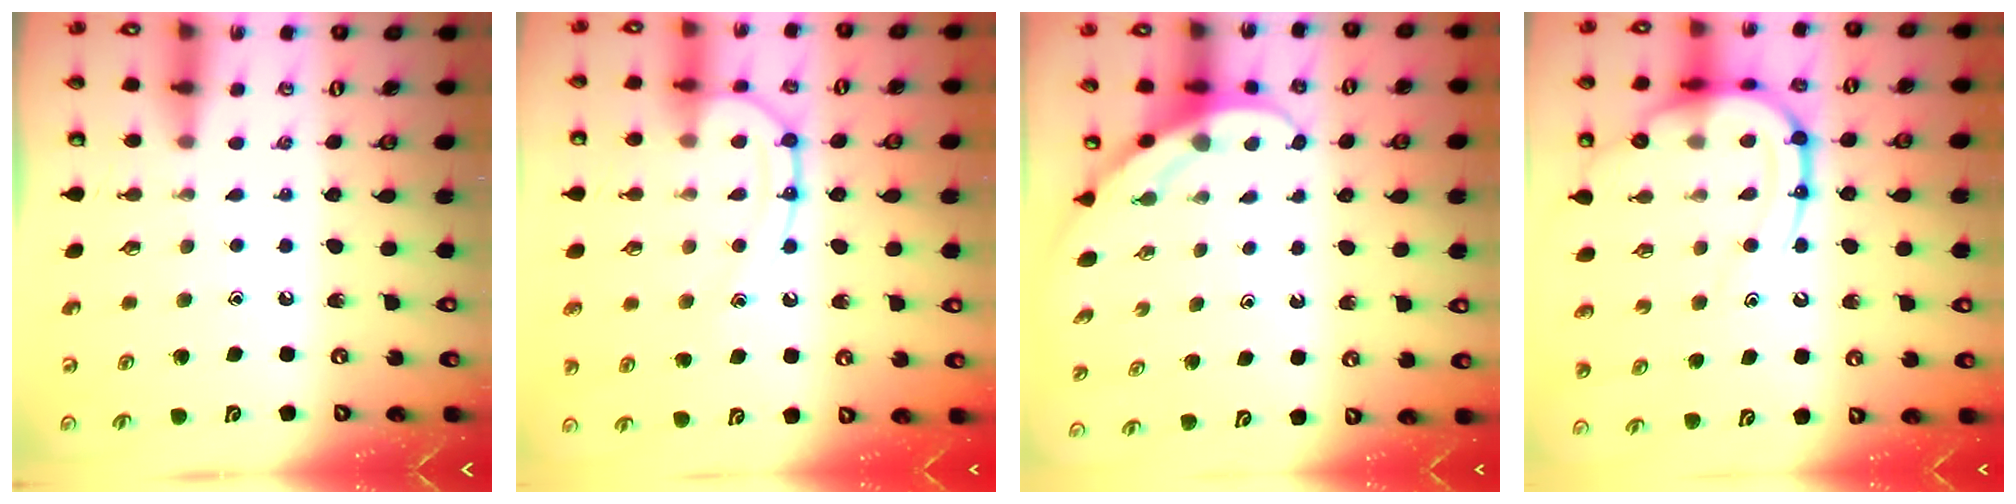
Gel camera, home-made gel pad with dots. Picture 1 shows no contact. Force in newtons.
{"total": 15.0, "press": 14.9, "slide": 1.4}
{"total": 4.0, "press": 4.0, "slide": 0.4}
{"total": 20.4, "press": 20.3, "slide": 2.2}